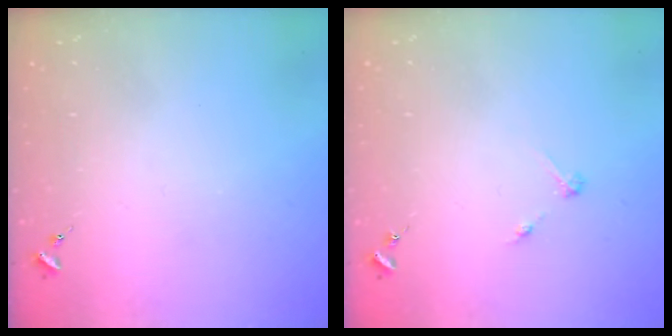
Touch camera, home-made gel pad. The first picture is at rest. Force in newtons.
{"total": 2.7, "press": 2.7, "slide": 0.3}